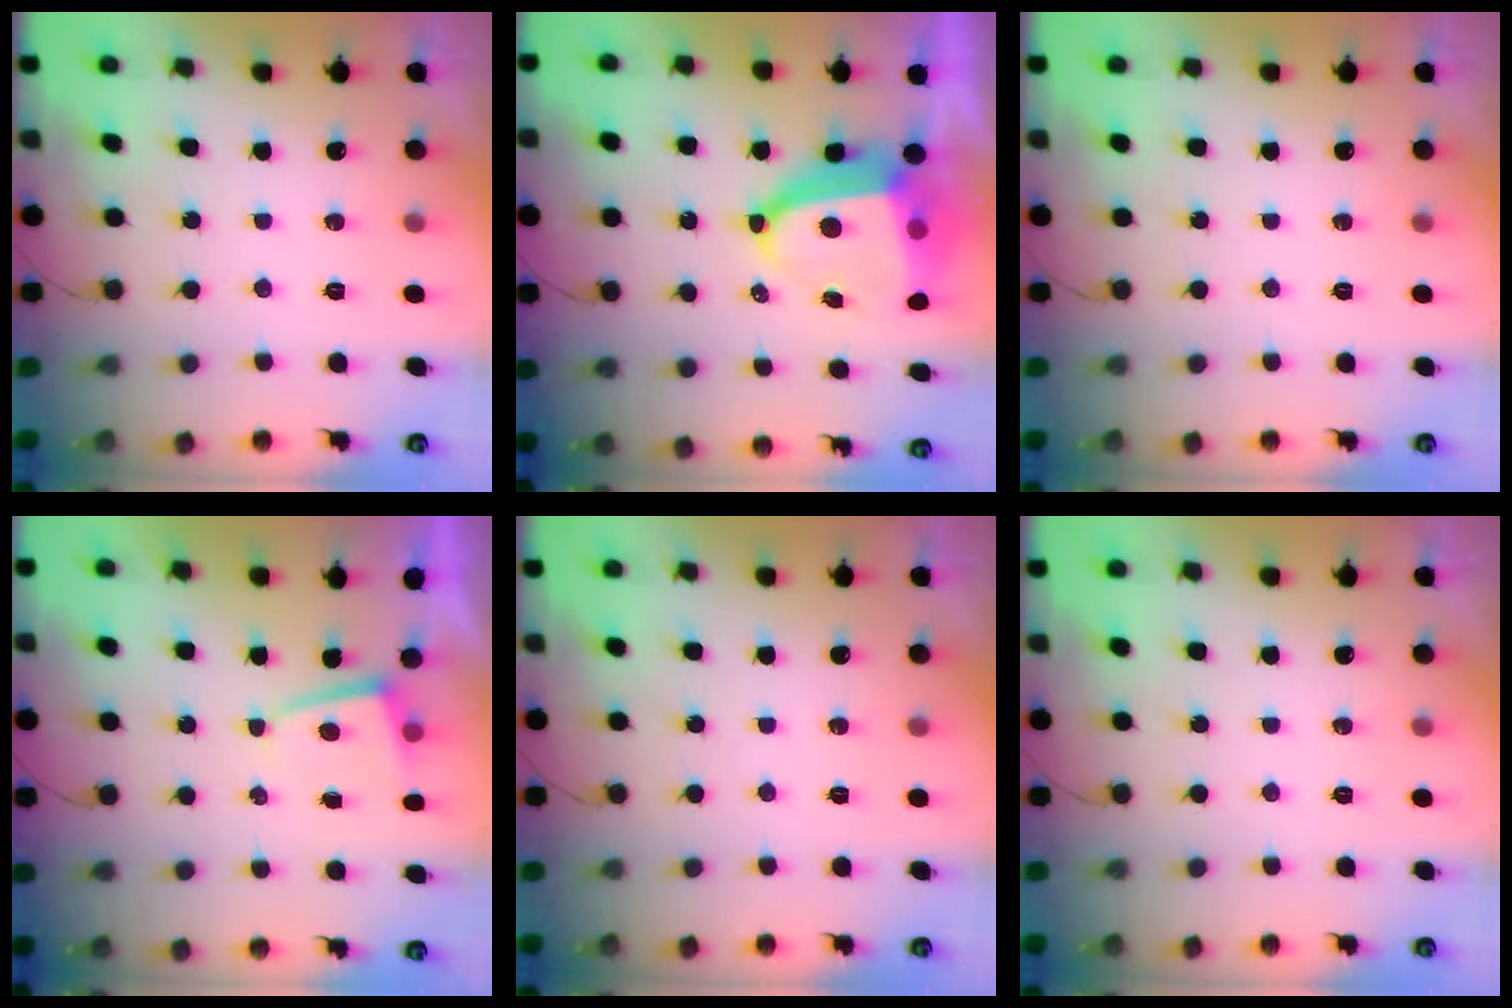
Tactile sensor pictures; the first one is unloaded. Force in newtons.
{"total": 11.2, "press": 11.1, "slide": 1.4}
{"total": 0.0}
{"total": 1.2, "press": 1.2, "slide": 0.2}
{"total": 0.0}
{"total": 0.0}